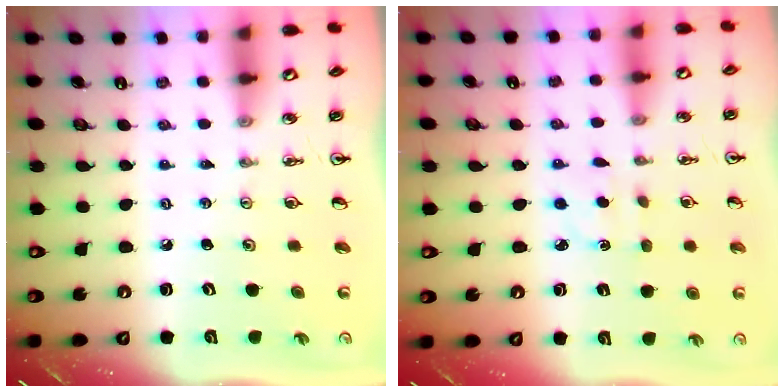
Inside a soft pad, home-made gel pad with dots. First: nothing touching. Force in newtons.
{"total": 2.0, "press": 1.9, "slide": 0.7}